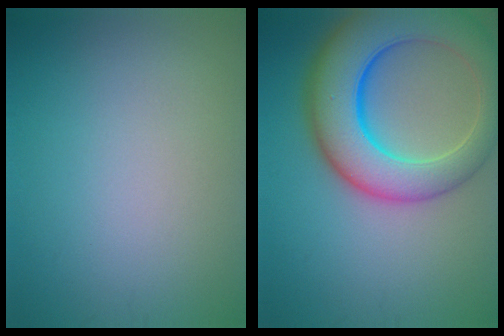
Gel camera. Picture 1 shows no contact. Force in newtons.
{"total": 10.8, "press": 10.8, "slide": 0.6}